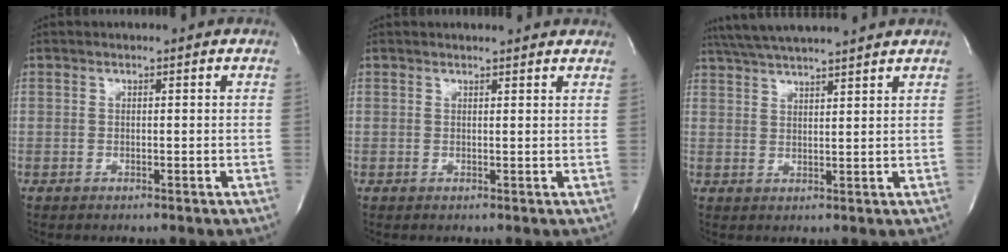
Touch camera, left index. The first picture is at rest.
{"total": 5.1, "force": [4.8, 0.9, 1.2], "torque": [-0.016, 0.003, 0.041]}
{"total": 12.2, "force": [11.0, 0.2, 5.4], "torque": [-0.101, 0.031, 0.168]}